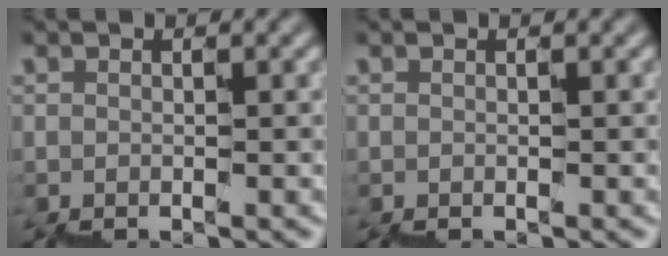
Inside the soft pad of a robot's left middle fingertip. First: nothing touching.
{"total": 0.0}